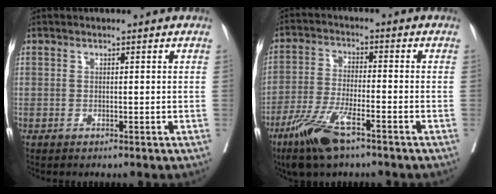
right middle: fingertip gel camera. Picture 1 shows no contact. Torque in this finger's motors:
{"motor_torque": [1.15, -0.99, 0.51, 0.18]}